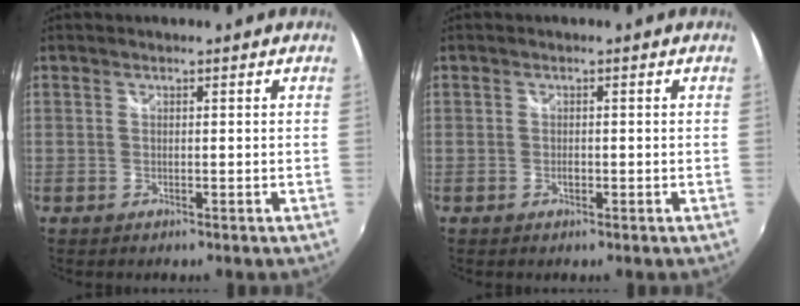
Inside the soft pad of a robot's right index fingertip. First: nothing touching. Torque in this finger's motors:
{"motor_torque": [0.18, 0.03, 0.04, 0.00]}